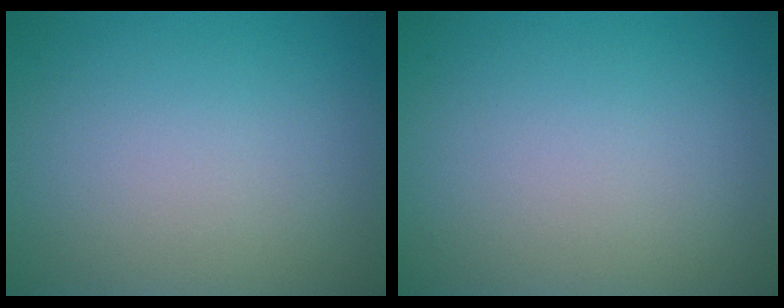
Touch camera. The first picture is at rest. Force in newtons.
{"total": 0.0}